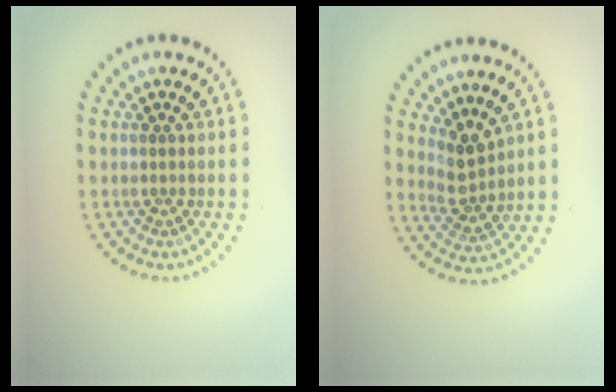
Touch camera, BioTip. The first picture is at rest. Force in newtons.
{"total": 2.6, "press": 2.0, "slide": 1.7}